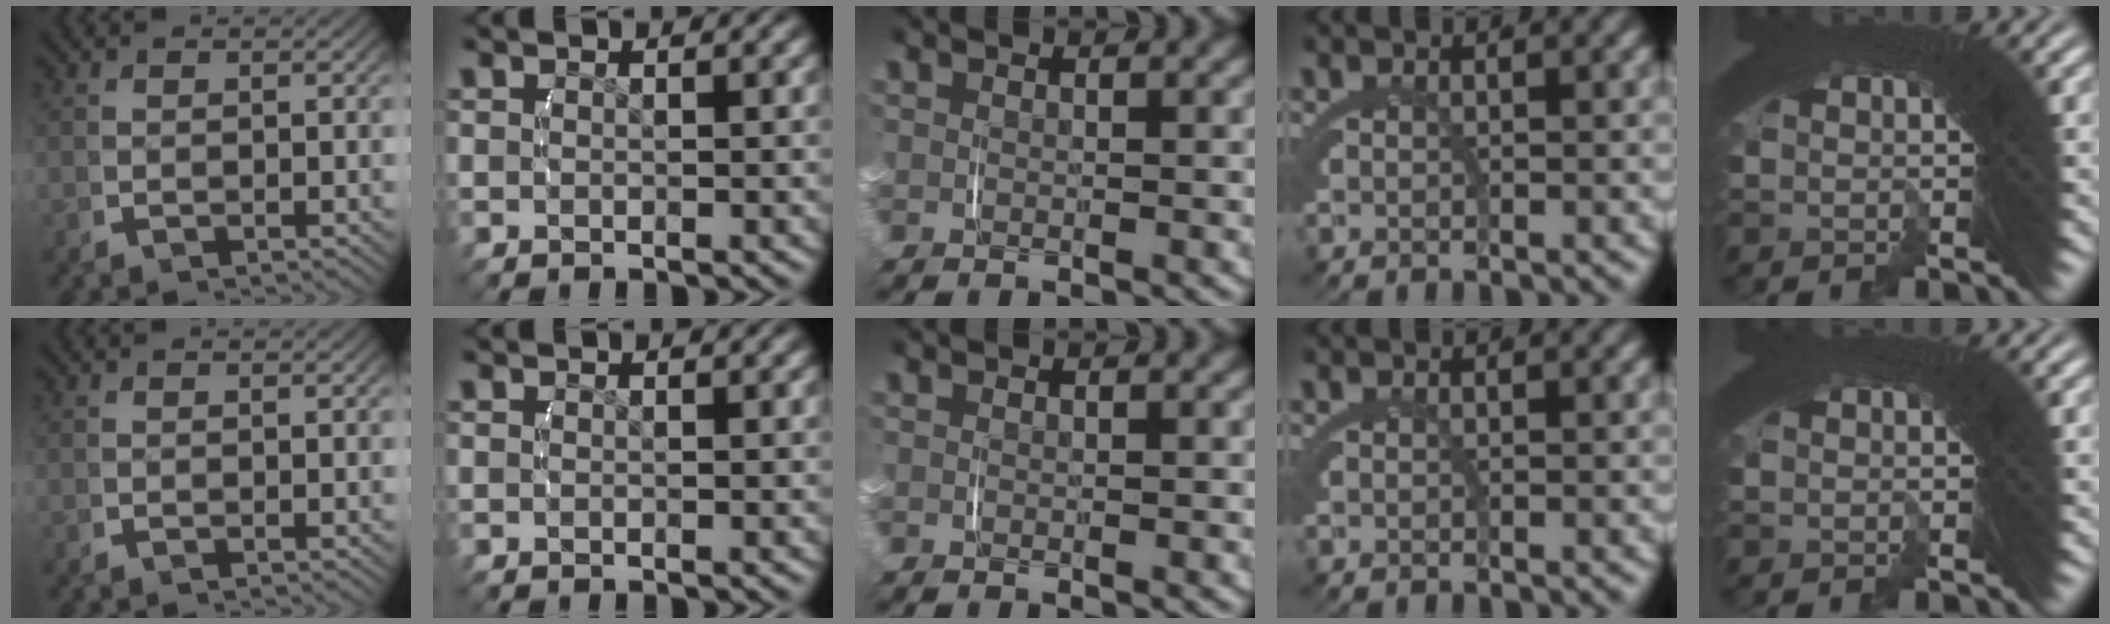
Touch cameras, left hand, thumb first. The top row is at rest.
{}